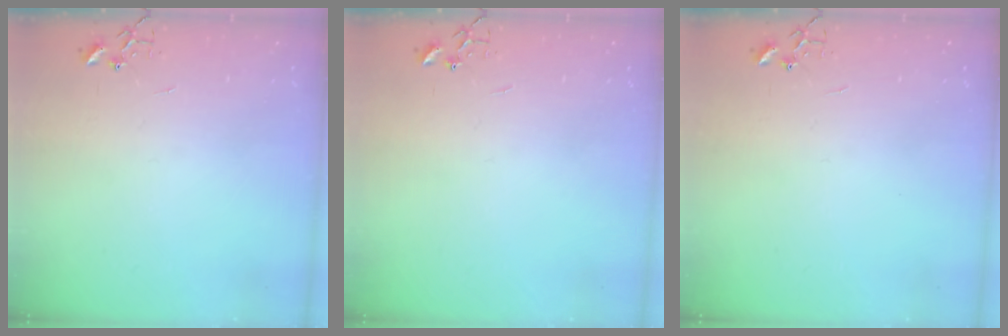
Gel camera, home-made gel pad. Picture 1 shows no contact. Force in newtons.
{"total": 0.0}
{"total": 0.0}